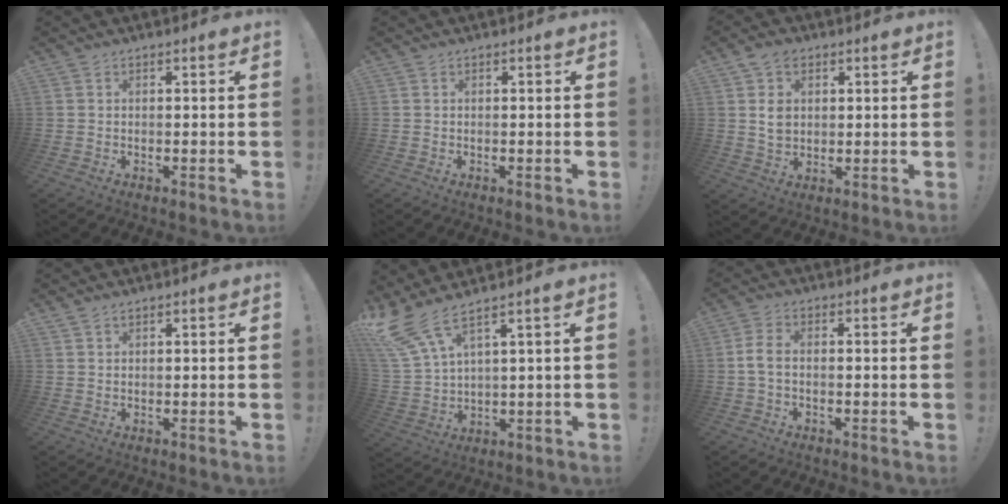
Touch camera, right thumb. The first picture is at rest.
{"total": 0.0}
{"total": 6.9, "force": [2.1, 5.4, 3.7], "torque": [-0.072, 0.007, 0.041]}
{"total": 1.1, "force": [1.0, 0.4, 0.3], "torque": [-0.009, 0.002, 0.020]}
{"total": 8.6, "force": [5.8, 1.8, 6.0], "torque": [-0.134, -0.030, 0.107]}
{"total": 4.4, "force": [-0.5, 2.3, 3.7], "torque": [-0.086, 0.010, -0.008]}